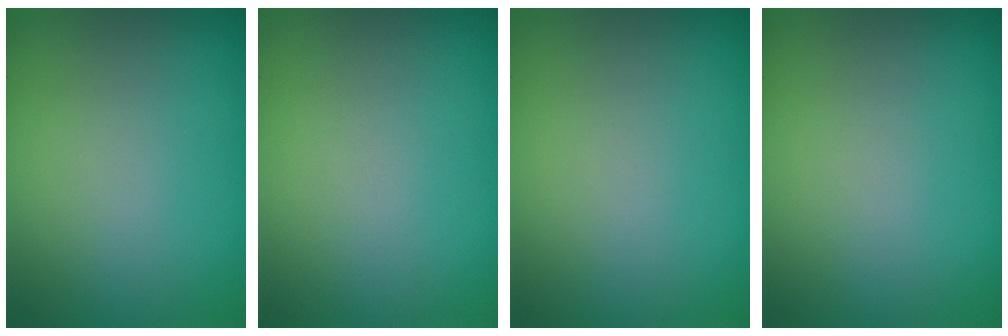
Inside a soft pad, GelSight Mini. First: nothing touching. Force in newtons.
{"total": 0.0}
{"total": 0.0}
{"total": 0.0}